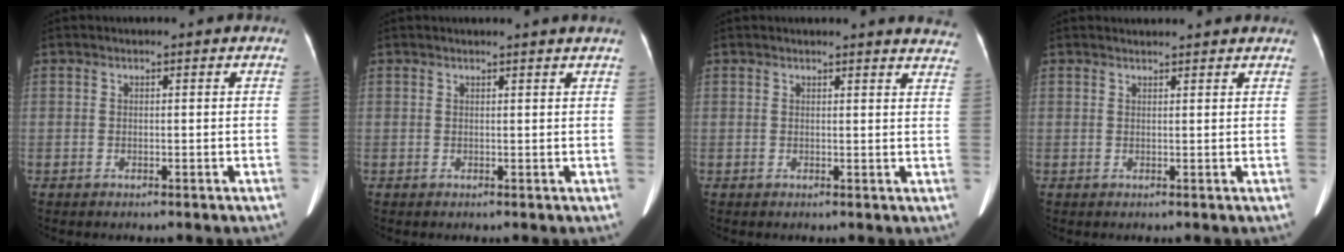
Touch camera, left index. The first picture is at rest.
{"total": 2.4, "force": [2.2, -0.5, 0.8], "torque": [-0.016, 0.003, 0.020]}
{"total": 8.5, "force": [8.3, 0.6, 1.4], "torque": [0.007, -0.046, 0.054]}
{"total": 4.1, "force": [4.0, 0.5, 0.8], "torque": [-0.014, 0.024, 0.045]}